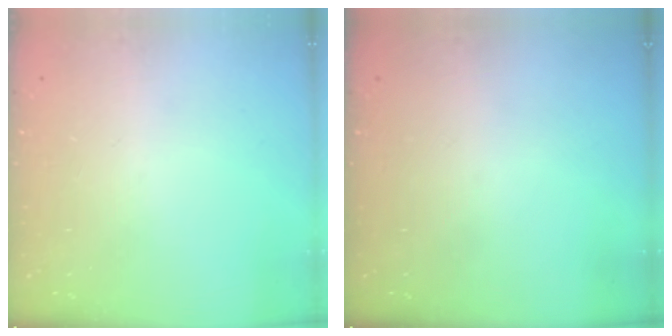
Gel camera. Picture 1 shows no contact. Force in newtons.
{"total": 0.0}